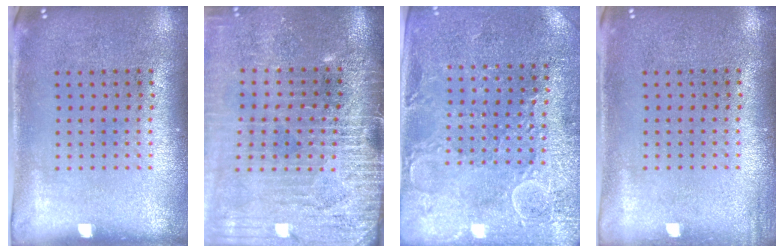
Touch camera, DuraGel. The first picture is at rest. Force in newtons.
{"total": 4.2, "press": 3.6, "slide": 2.1}
{"total": 2.7, "press": 2.7, "slide": 0.6}
{"total": 0.8, "press": 0.7, "slide": 0.1}